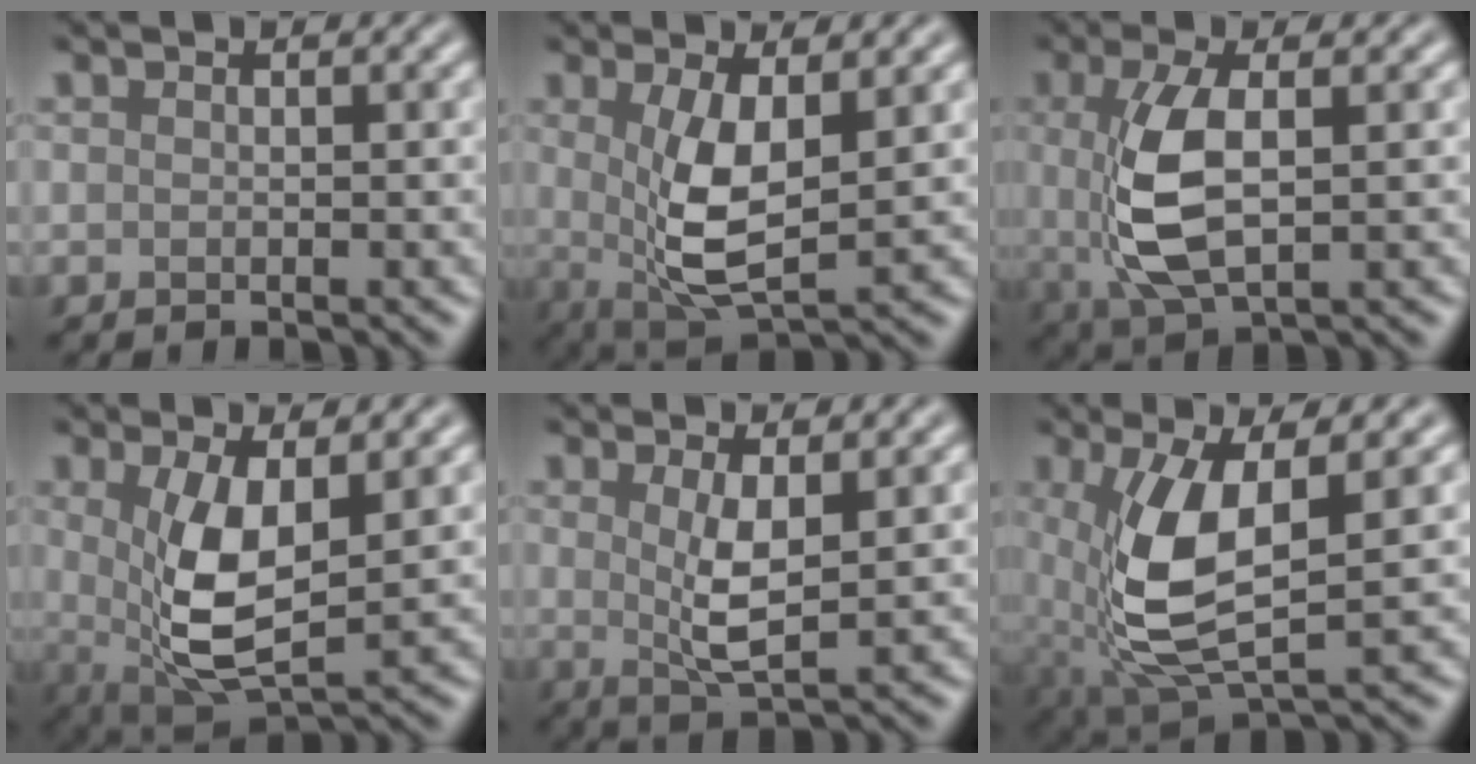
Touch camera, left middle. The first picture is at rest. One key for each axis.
{"total": 5.8, "fx": 0.4, "fy": 2.0, "fz": 5.4, "tx": -0.112, "ty": -0.014, "tz": 0.017}
{"total": 6.0, "fx": 0.1, "fy": 2.5, "fz": 5.5, "tx": -0.131, "ty": -0.009, "tz": 0.008}
{"total": 6.3, "fx": 0.5, "fy": 2.4, "fz": 5.8, "tx": -0.123, "ty": -0.017, "tz": 0.017}
{"total": 3.5, "fx": 0.5, "fy": 0.8, "fz": 3.4, "tx": -0.070, "ty": -0.011, "tz": 0.017}
{"total": 8.5, "fx": 0.4, "fy": 3.6, "fz": 7.7, "tx": -0.184, "ty": -0.013, "tz": 0.015}